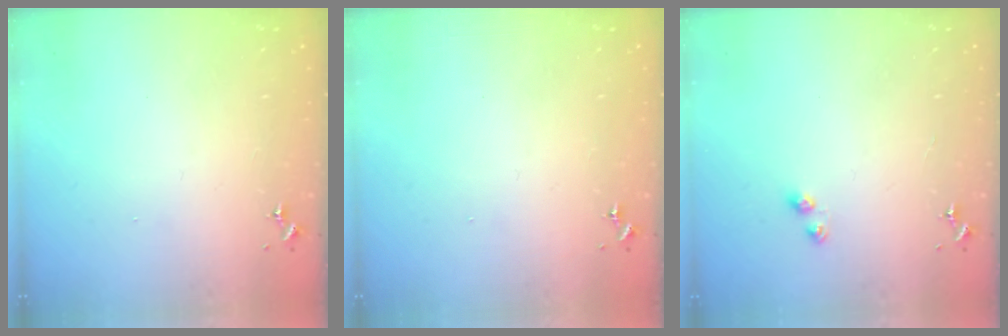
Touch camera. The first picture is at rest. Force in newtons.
{"total": 0.0}
{"total": 3.5, "press": 3.4, "slide": 0.6}